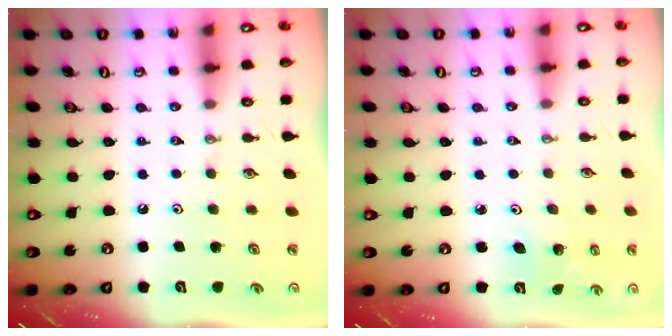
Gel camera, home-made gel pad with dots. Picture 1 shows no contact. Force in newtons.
{"total": 2.3, "press": 2.3, "slide": 0.2}